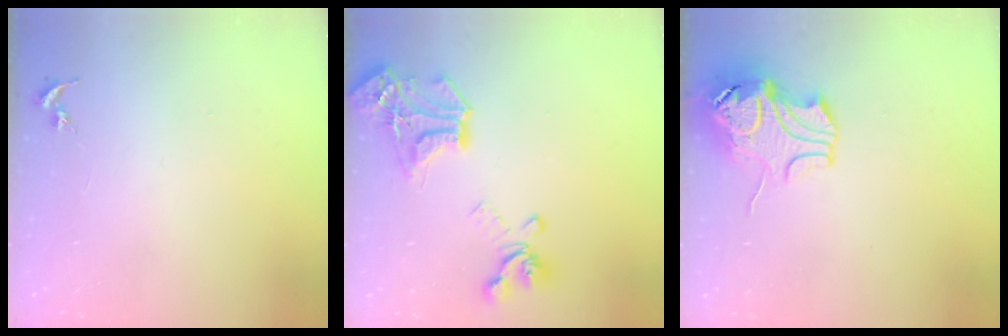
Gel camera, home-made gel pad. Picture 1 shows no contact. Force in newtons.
{"total": 19.7, "press": 19.7, "slide": 1.4}
{"total": 11.2, "press": 11.0, "slide": 1.7}